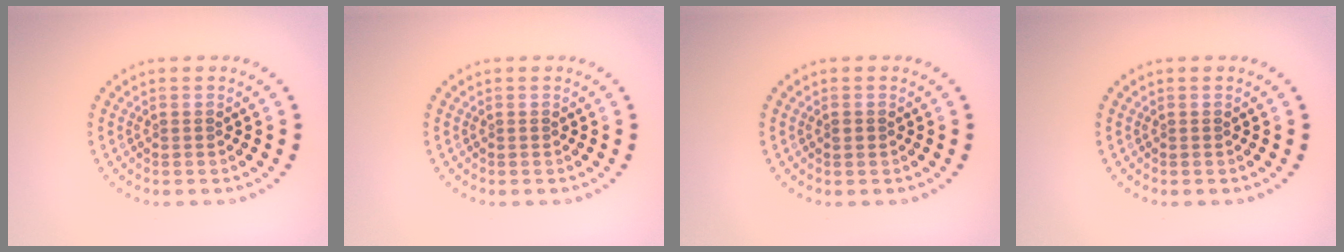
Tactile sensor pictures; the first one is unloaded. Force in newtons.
{"total": 0.0}
{"total": 0.7, "press": 0.7, "slide": 0.0}
{"total": 0.0}